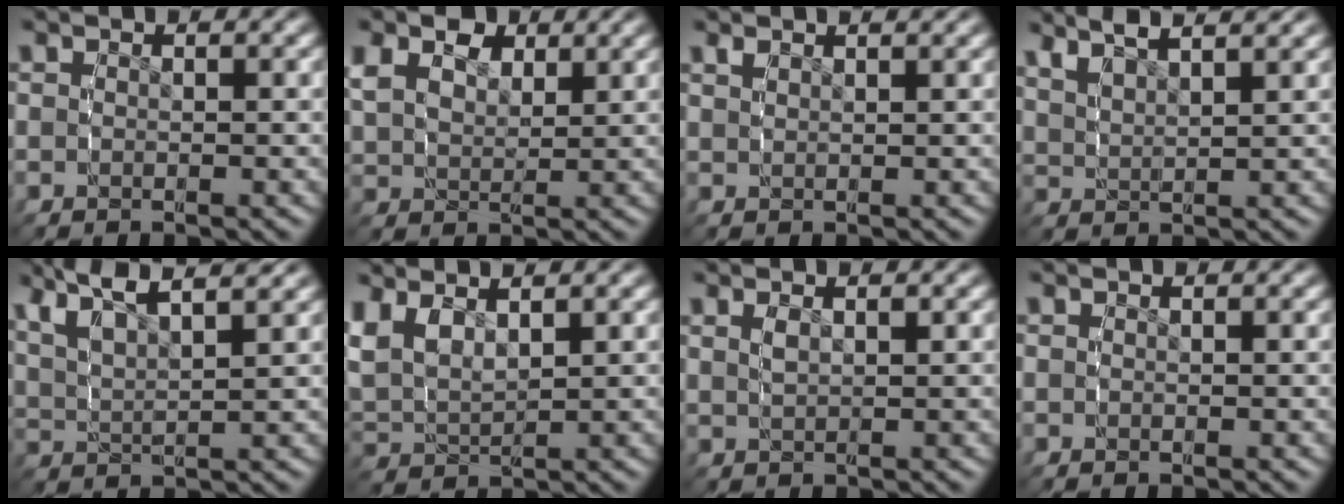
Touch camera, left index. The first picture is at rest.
{"total": 4.1, "force": [2.5, 2.5, 2.0], "torque": [-0.042, -0.003, 0.048]}
{"total": 1.5, "force": [1.3, -0.7, 0.1], "torque": [0.002, 0.004, 0.025]}
{"total": 4.8, "force": [4.1, 1.2, 2.1], "torque": [-0.035, 0.008, 0.071]}
{"total": 6.5, "force": [4.7, 2.8, 3.5], "torque": [-0.071, 0.015, 0.073]}
{"total": 4.8, "force": [2.2, 3.2, 2.9], "torque": [-0.088, -0.005, 0.044]}
{"total": 1.1, "force": [0.9, -0.3, 0.6], "torque": [-0.011, 0.001, 0.020]}
{"total": 0.0}